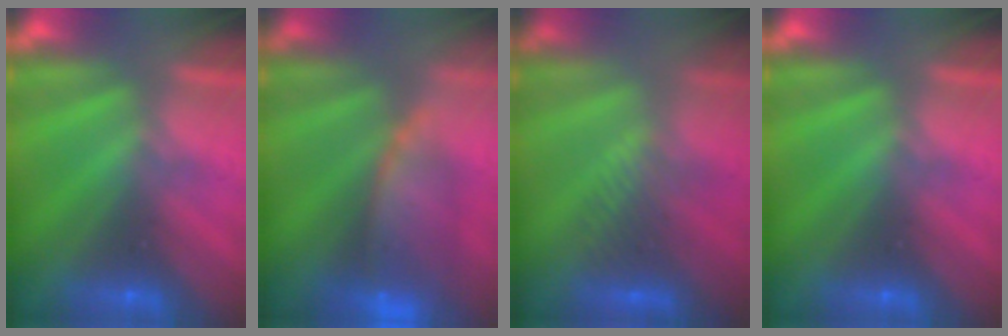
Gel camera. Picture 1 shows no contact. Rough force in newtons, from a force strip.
{"total": 8.0}
{"total": 3.0}
{"total": 0.0}